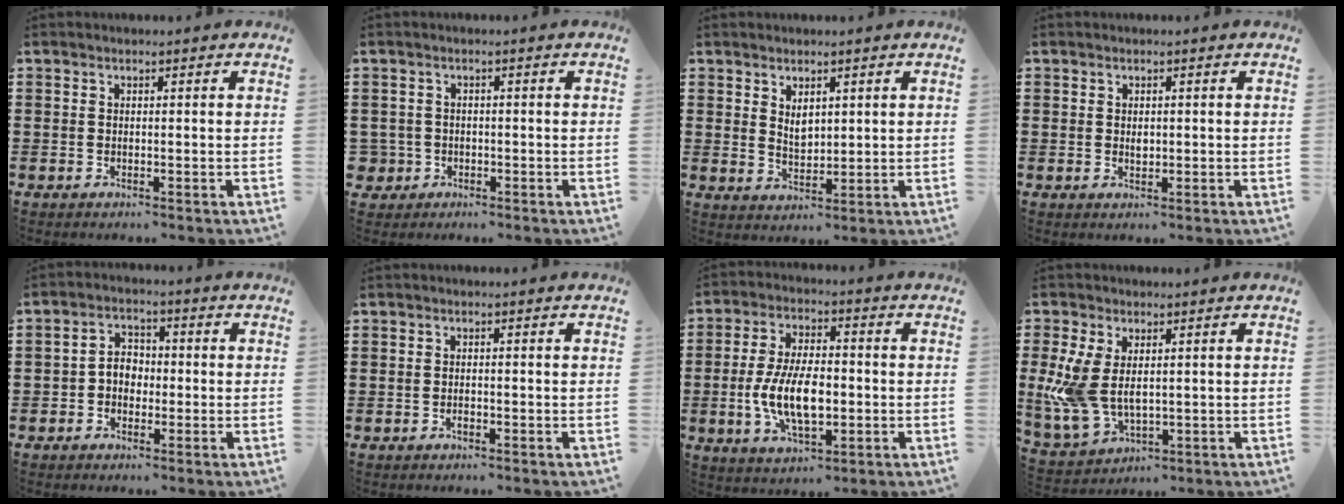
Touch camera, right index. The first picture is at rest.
{"total": 2.1, "force": [-0.9, 1.8, 0.1], "torque": [-0.012, 0.003, -0.023]}
{"total": 2.8, "force": [1.7, 1.6, 1.5], "torque": [-0.025, 0.003, 0.029]}
{"total": 1.2, "force": [0.3, 0.8, 0.7], "torque": [-0.015, 0.007, 0.005]}
{"total": 3.4, "force": [-1.0, 2.6, 1.9], "torque": [-0.043, 0.009, -0.022]}
{"total": 0.7, "force": [-0.3, 0.4, 0.5], "torque": [-0.011, -0.002, -0.005]}
{"total": 9.7, "force": [-1.7, 4.7, 8.4], "torque": [-0.177, -0.007, -0.036]}
{"total": 7.2, "force": [0.8, 4.4, 5.6], "torque": [-0.141, 0.000, 0.013]}